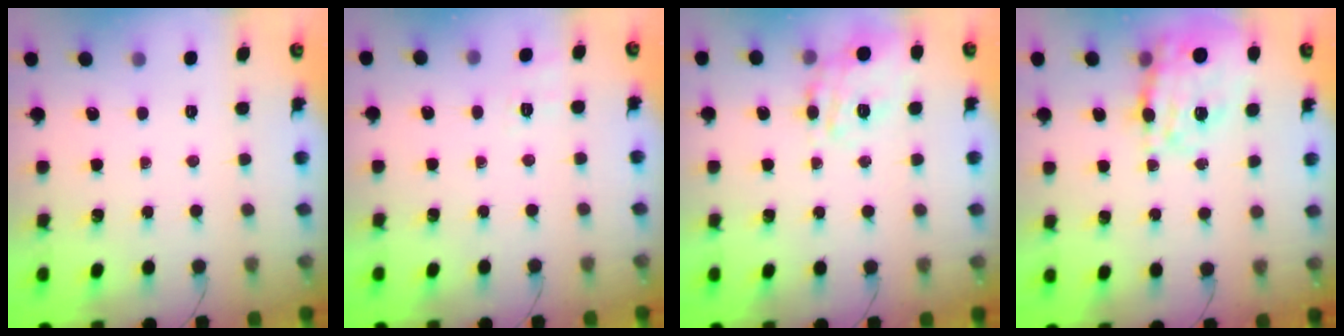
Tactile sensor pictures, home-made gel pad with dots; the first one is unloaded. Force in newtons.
{"total": 2.7, "press": 1.6, "slide": 2.1}
{"total": 17.4, "press": 17.3, "slide": 1.9}
{"total": 19.5, "press": 19.0, "slide": 4.4}